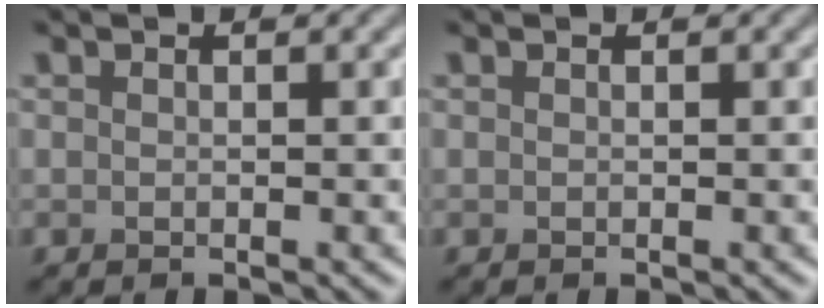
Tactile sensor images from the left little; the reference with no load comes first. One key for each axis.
{"total": 0.0}